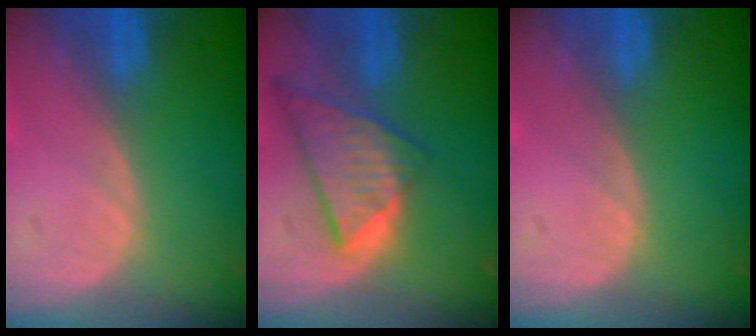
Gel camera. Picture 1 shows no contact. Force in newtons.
{"total": 8.7, "press": 7.5, "slide": 4.4}
{"total": 0.0}